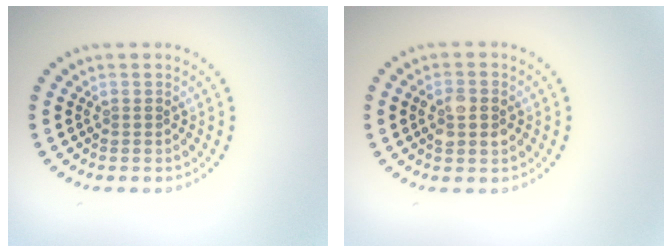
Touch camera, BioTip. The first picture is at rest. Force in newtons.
{"total": 2.7, "press": 2.7, "slide": 0.3}